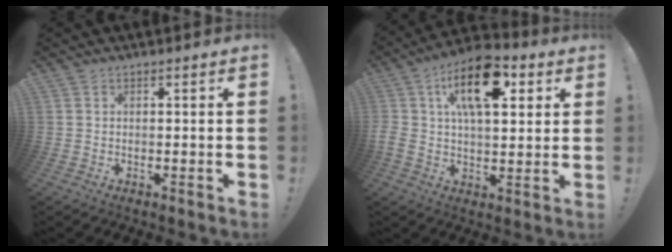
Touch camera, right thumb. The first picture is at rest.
{"total": 17.7, "force": [6.6, 9.0, 13.8], "torque": [-0.215, -0.012, 0.112]}